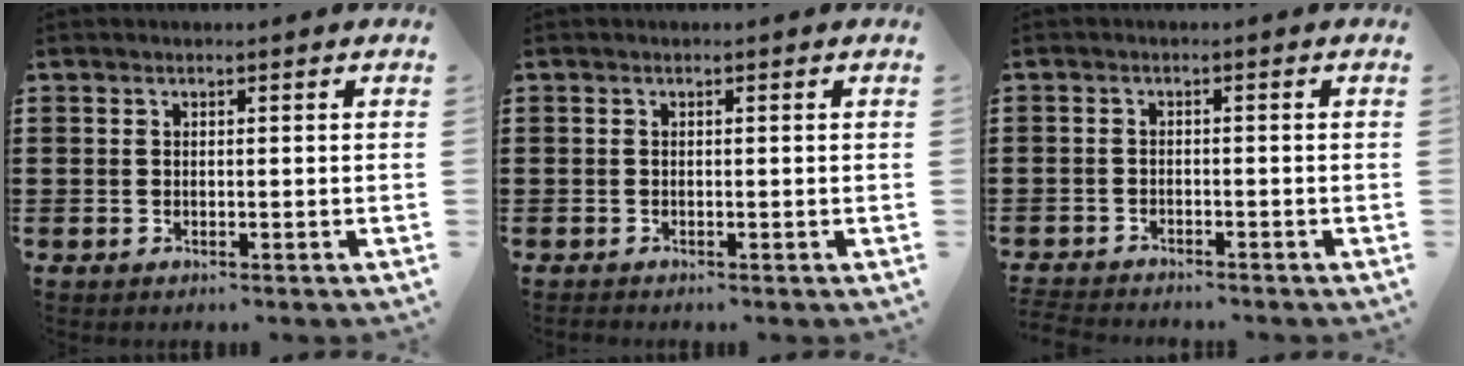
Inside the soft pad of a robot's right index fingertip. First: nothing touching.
{"total": 0.0}
{"total": 1.9, "force": [-1.9, 0.1, -0.1], "torque": [-0.004, 0.000, -0.041]}